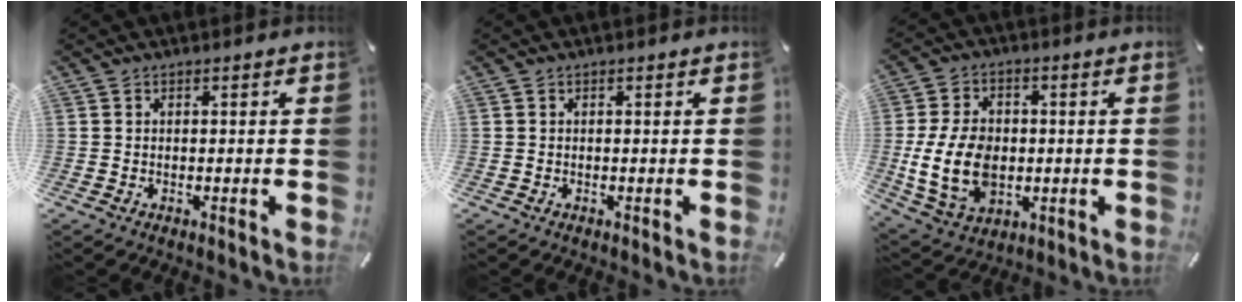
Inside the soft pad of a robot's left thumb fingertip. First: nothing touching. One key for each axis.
{"total": 0.0}
{"total": 14.8, "fx": -1.2, "fy": 10.9, "fz": 10.0, "tx": -0.222, "ty": -0.001, "tz": -0.021}